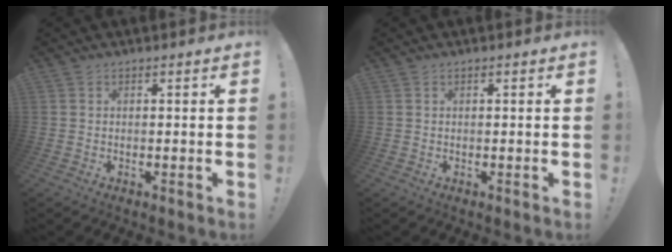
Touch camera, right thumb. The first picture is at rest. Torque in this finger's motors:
{"motor_torque": [-0.08, 0.17, -0.20, 0.08, 0.02]}